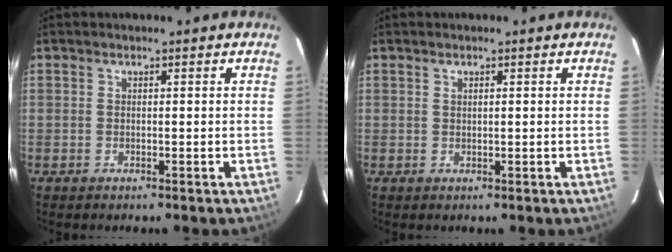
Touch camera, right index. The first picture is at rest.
{"total": 0.8, "force": [0.4, 0.3, 0.6], "torque": [-0.011, 0.003, 0.007]}